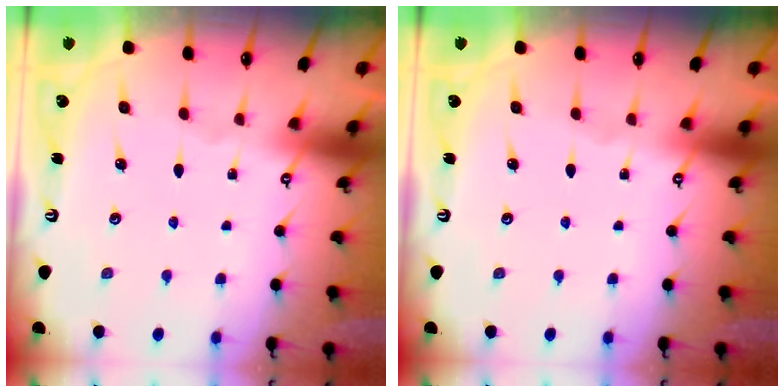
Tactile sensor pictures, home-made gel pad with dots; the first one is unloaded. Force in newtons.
{"total": 0.0}